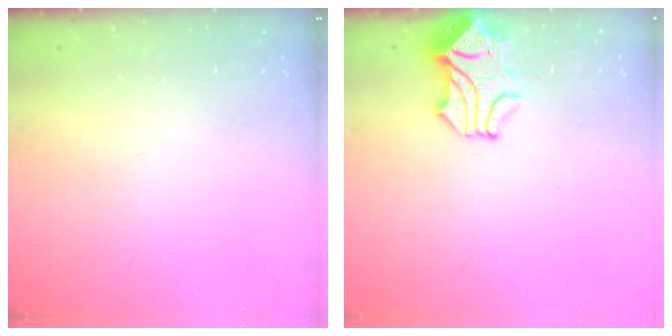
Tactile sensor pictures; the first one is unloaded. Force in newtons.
{"total": 2.1, "press": 1.9, "slide": 1.0}